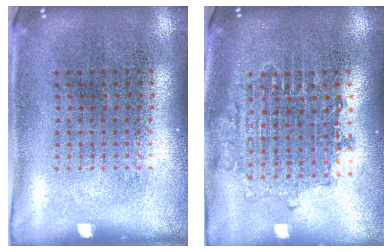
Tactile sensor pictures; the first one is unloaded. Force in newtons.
{"total": 1.5, "press": 1.3, "slide": 0.8}